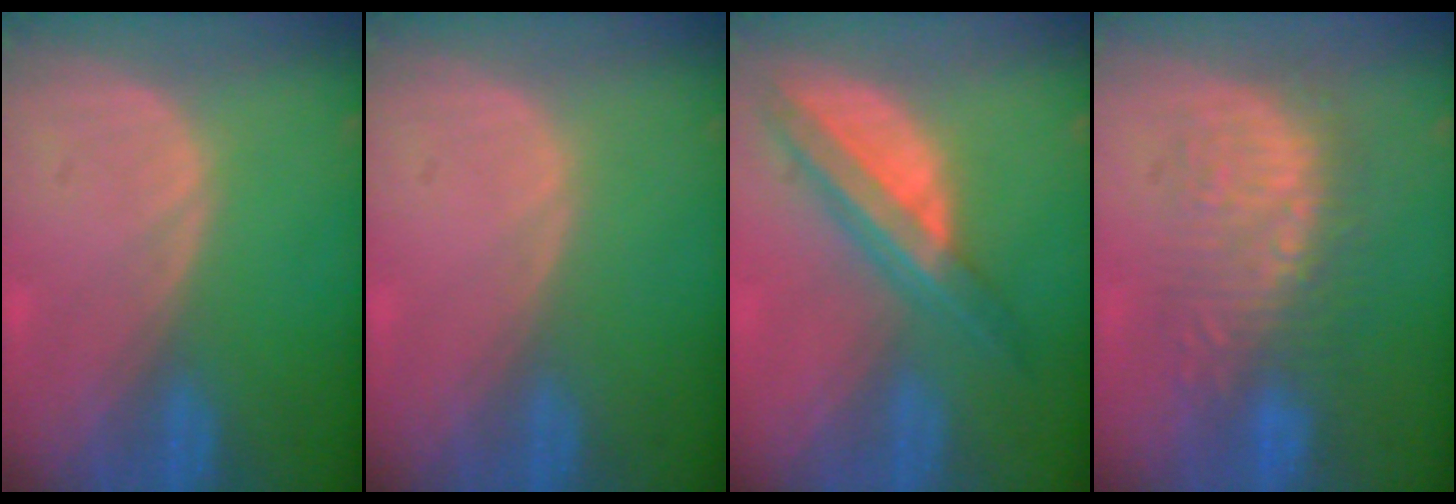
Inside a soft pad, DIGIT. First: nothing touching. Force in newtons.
{"total": 0.0}
{"total": 8.0, "press": 6.6, "slide": 4.5}
{"total": 8.6, "press": 8.5, "slide": 1.5}